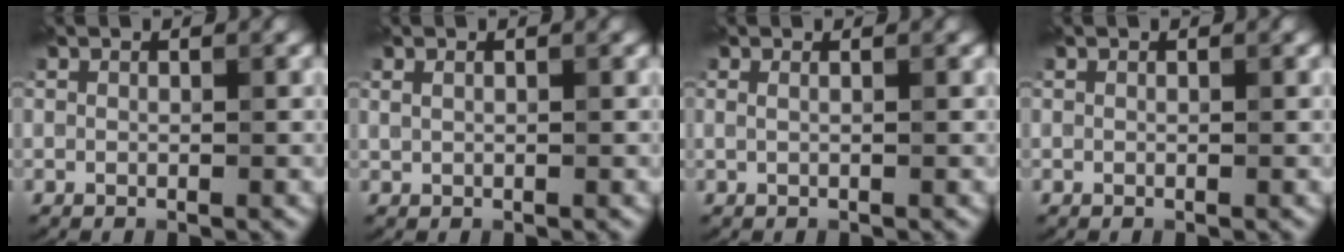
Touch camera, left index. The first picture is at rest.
{"total": 0.6, "force": [0.3, 0.3, 0.4], "torque": [-0.011, 0.002, 0.007]}
{"total": 1.3, "force": [0.6, 0.6, 1.0], "torque": [-0.006, -0.007, -0.006]}
{"total": 0.0}